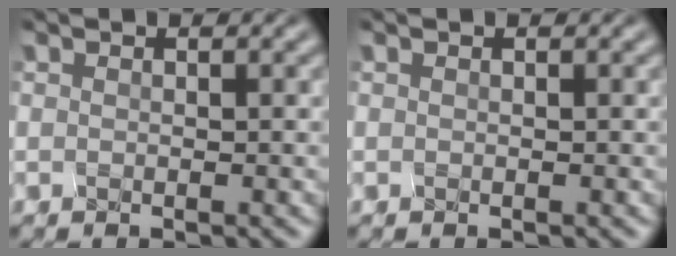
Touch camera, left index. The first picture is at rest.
{"total": 0.0}